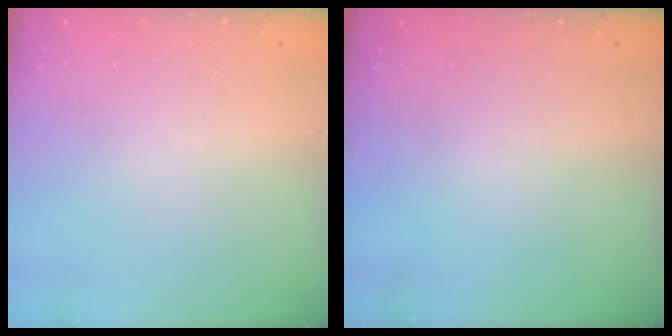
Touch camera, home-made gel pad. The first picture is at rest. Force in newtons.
{"total": 0.0}